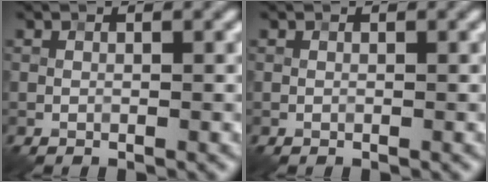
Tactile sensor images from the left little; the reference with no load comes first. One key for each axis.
{"total": 0.0}